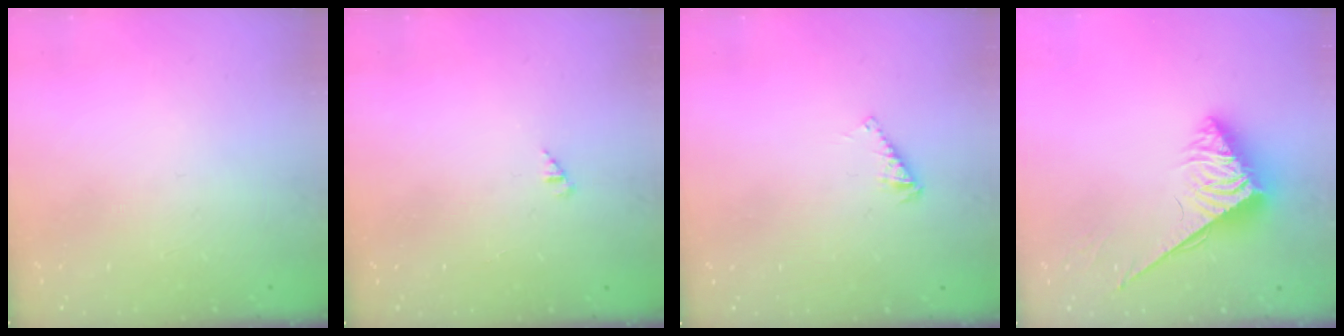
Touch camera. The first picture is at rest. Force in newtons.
{"total": 2.0, "press": 2.0, "slide": 0.4}
{"total": 3.9, "press": 3.8, "slide": 0.5}
{"total": 3.9, "press": 3.9, "slide": 0.5}